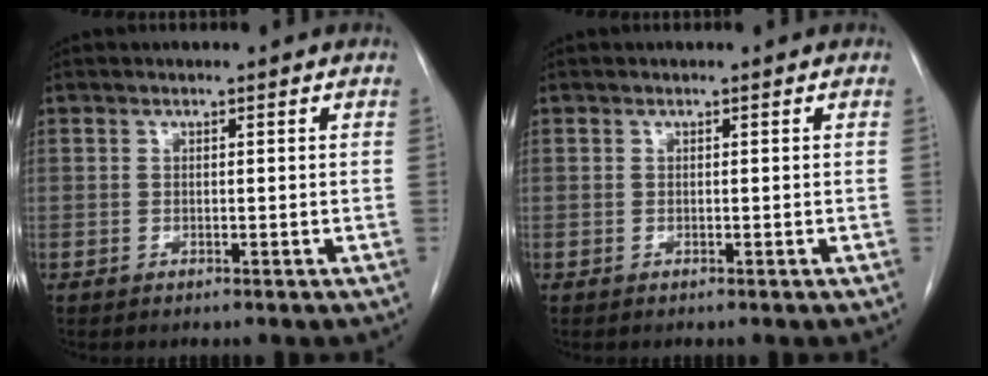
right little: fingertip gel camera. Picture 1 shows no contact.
{"total": 0.0}